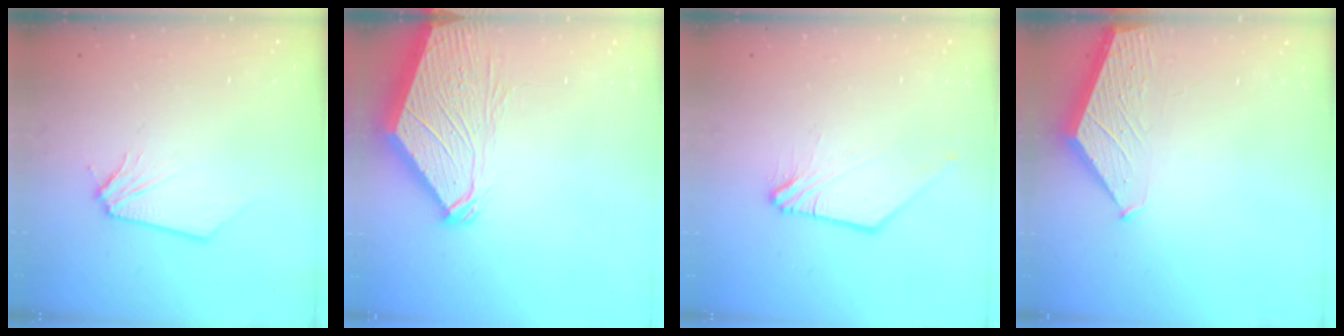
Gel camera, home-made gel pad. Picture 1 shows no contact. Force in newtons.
{"total": 6.7, "press": 6.6, "slide": 0.9}
{"total": 1.0, "press": 1.0, "slide": 0.2}
{"total": 1.6, "press": 1.6, "slide": 0.2}